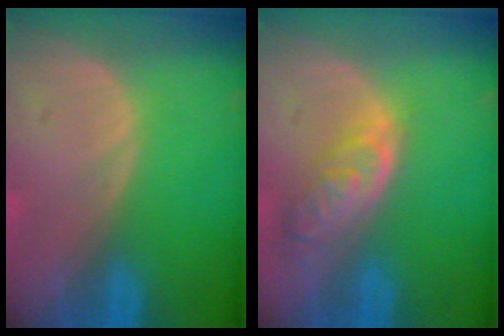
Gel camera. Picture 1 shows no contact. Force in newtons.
{"total": 6.4, "press": 5.8, "slide": 2.8}